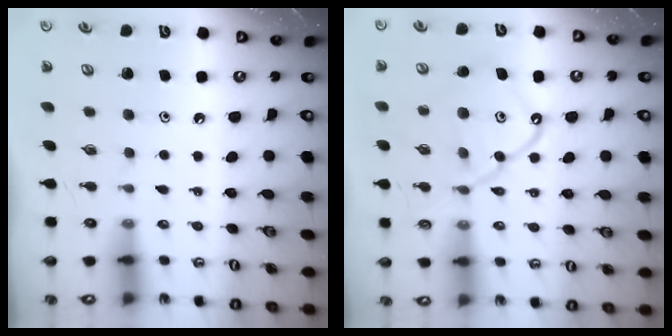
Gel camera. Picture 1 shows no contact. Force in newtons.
{"total": 15.3, "press": 15.2, "slide": 1.6}